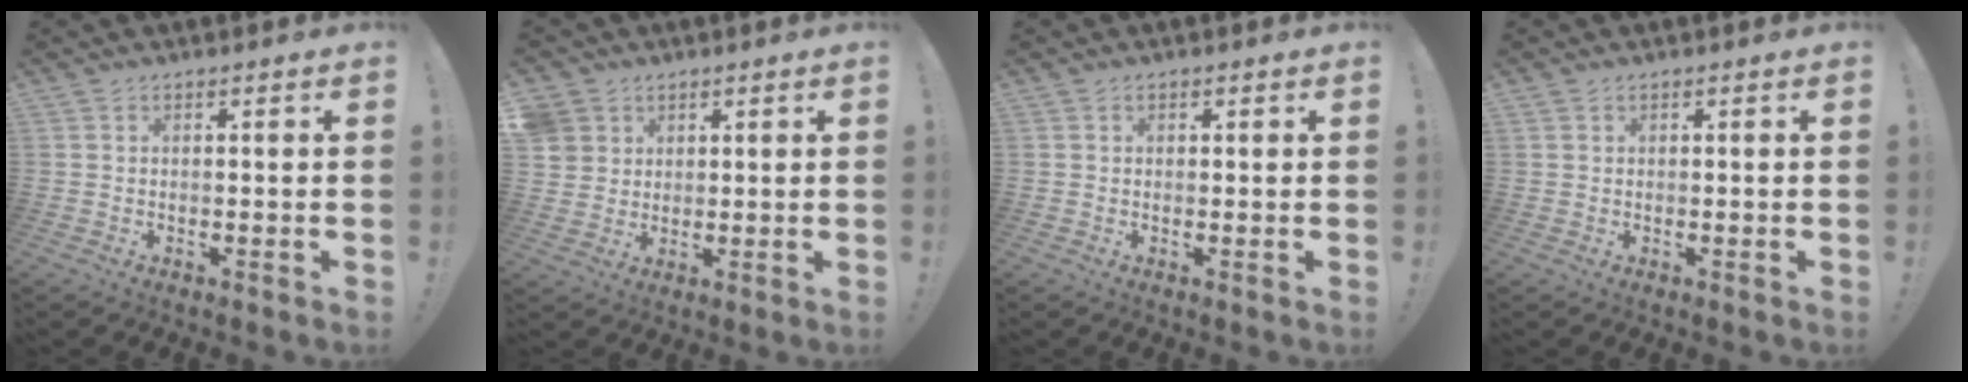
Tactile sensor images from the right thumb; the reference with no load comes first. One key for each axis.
{"total": 5.1, "fx": 2.6, "fy": 4.3, "fz": 0.7, "tx": -0.012, "ty": -0.014, "tz": 0.052}
{"total": 0.5, "fx": 0.3, "fy": 0.4, "fz": 0.2, "tx": 0.002, "ty": 0.001, "tz": 0.003}
{"total": 0.6, "fx": 0.4, "fy": 0.4, "fz": 0.3, "tx": -0.011, "ty": 0.003, "tz": 0.009}